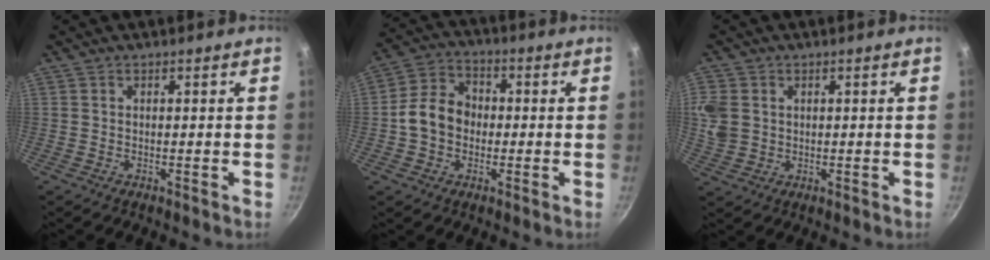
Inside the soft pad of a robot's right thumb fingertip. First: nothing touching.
{"total": 9.4, "force": [-0.9, 7.6, 5.5], "torque": [-0.070, 0.025, -0.032]}
{"total": 8.6, "force": [1.7, 7.1, 4.5], "torque": [-0.099, -0.002, 0.036]}